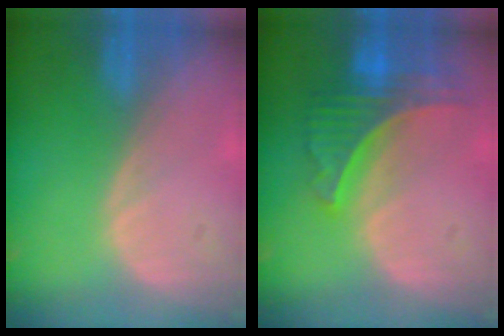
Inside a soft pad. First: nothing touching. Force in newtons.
{"total": 7.8, "press": 6.8, "slide": 3.8}